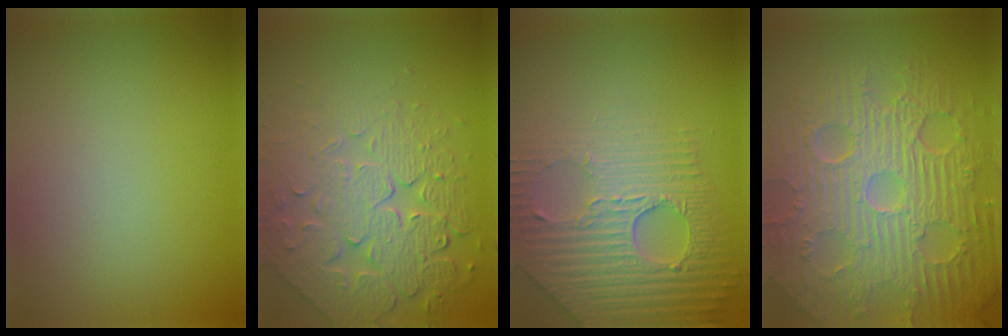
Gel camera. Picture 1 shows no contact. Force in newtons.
{"total": 7.7, "press": 5.8, "slide": 5.1}
{"total": 8.7, "press": 5.9, "slide": 6.4}
{"total": 11.7, "press": 7.4, "slide": 9.0}